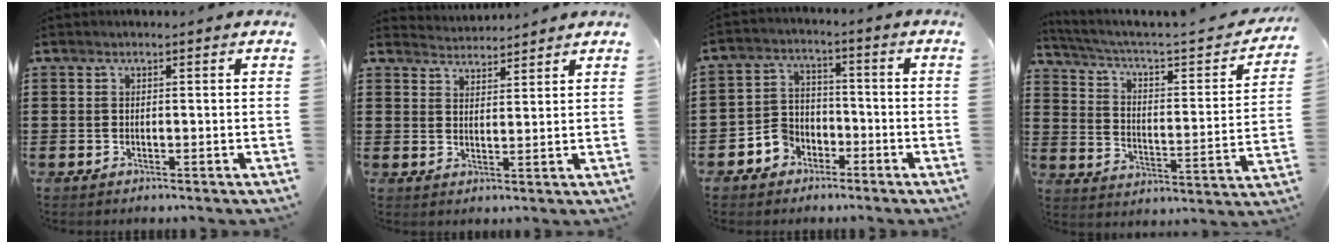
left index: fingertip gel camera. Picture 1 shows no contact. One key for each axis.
{"total": 2.8, "fx": 2.7, "fy": 0.0, "fz": -0.5, "tx": 0.000, "ty": -0.010, "tz": 0.052}
{"total": 4.6, "fx": -2.9, "fy": 3.4, "fz": 0.8, "tx": -0.029, "ty": 0.008, "tz": -0.060}
{"total": 3.1, "fx": 1.7, "fy": 0.7, "fz": 2.5, "tx": -0.064, "ty": -0.026, "tz": 0.015}